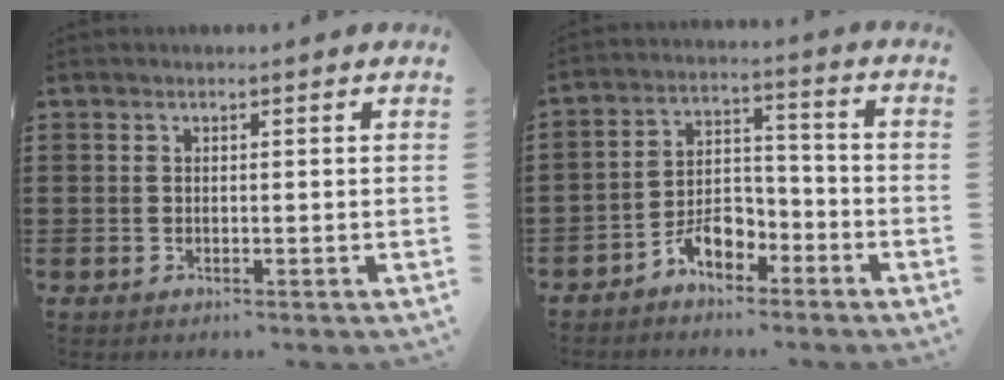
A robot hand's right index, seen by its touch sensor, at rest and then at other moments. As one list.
[{"total": 6.0, "force": [-4.2, 3.2, 2.8], "torque": [-0.052, 0.020, -0.078]}]